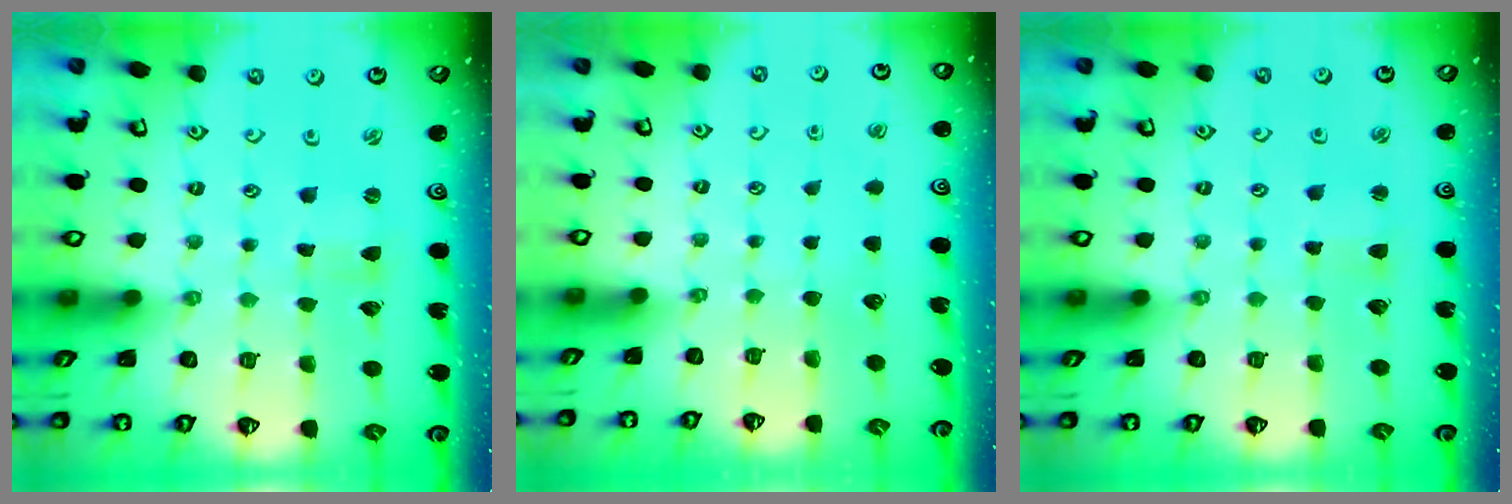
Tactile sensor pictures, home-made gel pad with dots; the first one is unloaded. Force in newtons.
{"total": 0.0}
{"total": 2.5, "press": 2.5, "slide": 0.3}